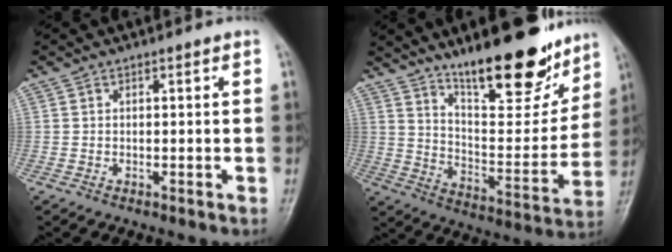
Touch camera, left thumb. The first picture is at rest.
{"total": 20.7, "force": [14.9, 6.6, 12.8], "torque": [-0.146, -0.093, 0.239]}